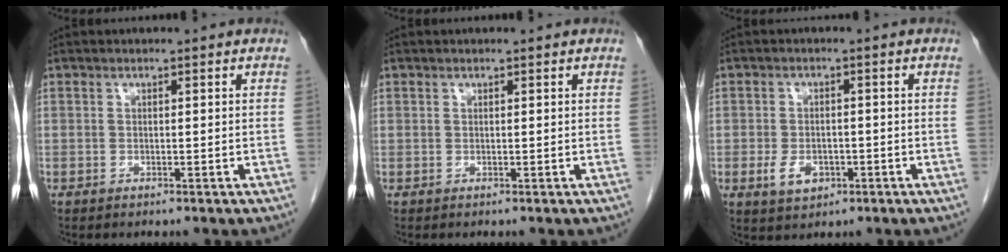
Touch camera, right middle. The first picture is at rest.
{"total": 0.0}
{"total": 4.3, "force": [-1.7, 2.8, 2.8], "torque": [-0.056, -0.002, -0.020]}